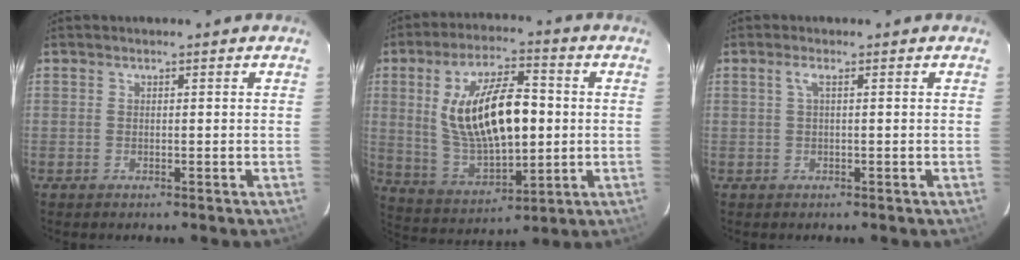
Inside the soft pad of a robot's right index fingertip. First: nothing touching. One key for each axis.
{"total": 18.4, "fx": 1.8, "fy": 7.8, "fz": 16.5, "tx": -0.312, "ty": 0.004, "tz": 0.051}
{"total": 1.3, "fx": 0.2, "fy": -0.2, "fz": 1.3, "tx": -0.024, "ty": 0.004, "tz": 0.003}